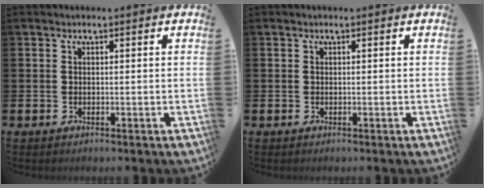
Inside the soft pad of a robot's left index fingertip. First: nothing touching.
{"total": 0.0}